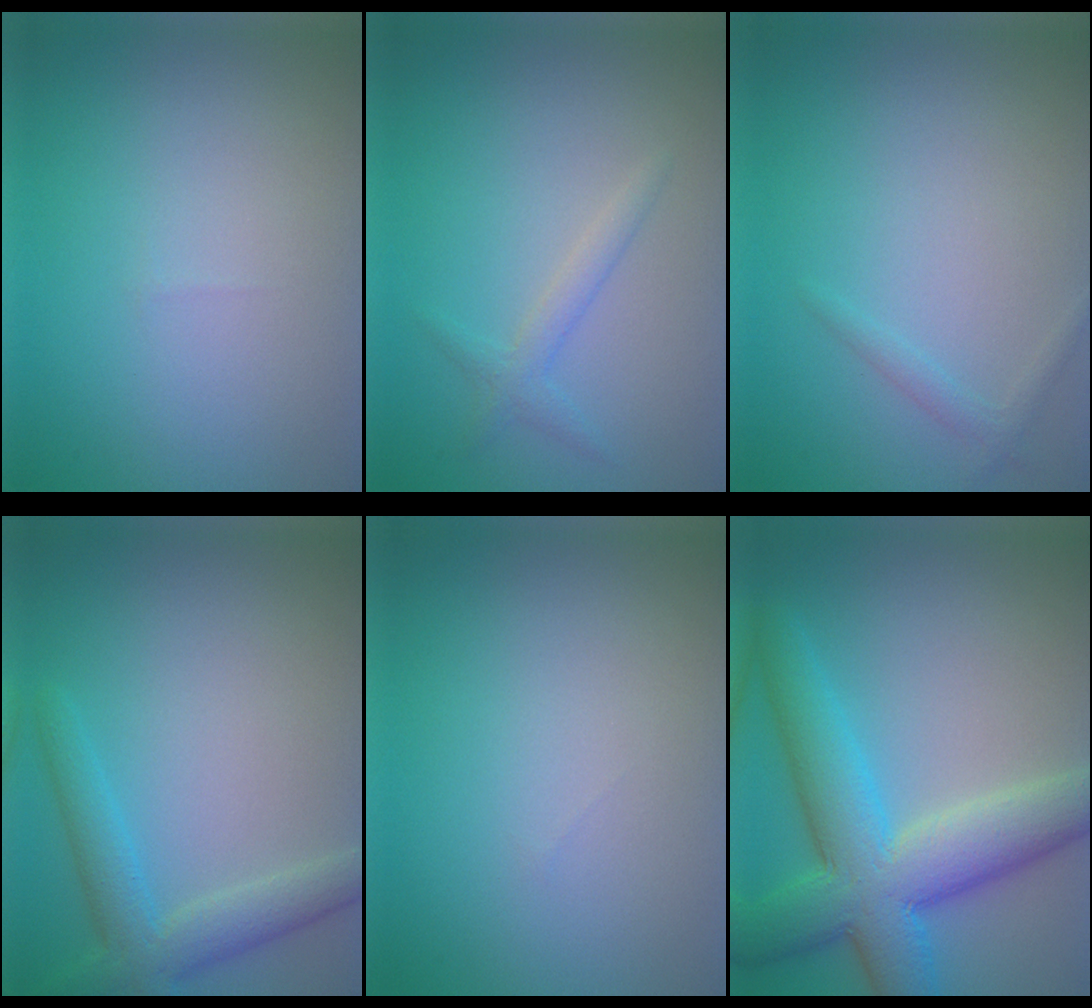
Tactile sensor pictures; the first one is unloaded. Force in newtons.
{"total": 1.6, "press": 1.6, "slide": 0.0}
{"total": 1.1, "press": 1.1, "slide": 0.0}
{"total": 4.0, "press": 4.0, "slide": 0.3}
{"total": 0.0}
{"total": 9.6, "press": 9.6, "slide": 0.3}